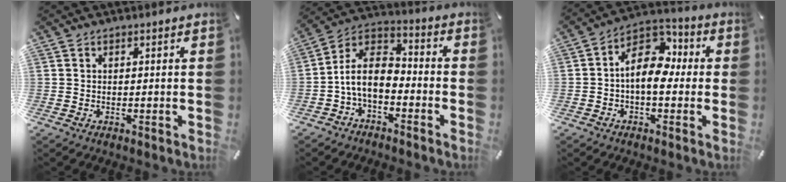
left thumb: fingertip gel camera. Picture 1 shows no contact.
{"total": 9.5, "force": [-3.7, 6.0, 6.5], "torque": [-0.146, 0.010, -0.073]}
{"total": 11.6, "force": [-0.4, 7.8, 8.5], "torque": [-0.147, 0.002, -0.010]}